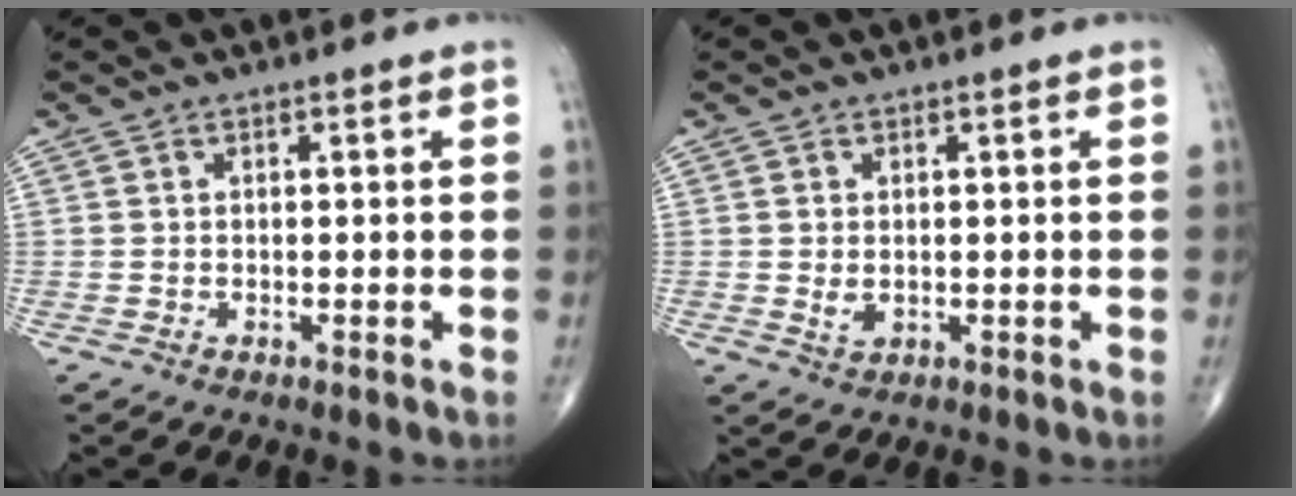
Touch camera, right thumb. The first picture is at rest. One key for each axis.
{"total": 2.1, "fx": 0.1, "fy": 1.4, "fz": 1.6, "tx": -0.029, "ty": -0.007, "tz": 0.007}